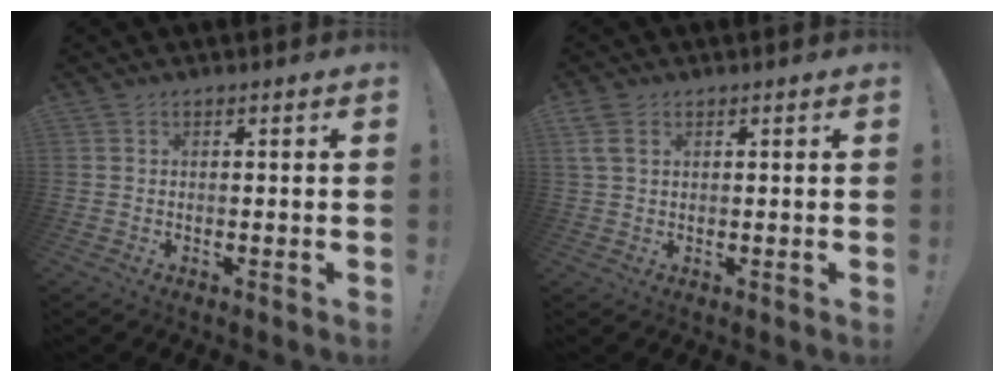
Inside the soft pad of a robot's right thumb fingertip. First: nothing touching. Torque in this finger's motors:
{"motor_torque": [0.58, 1.95, 0.32, -0.22, 0.03]}